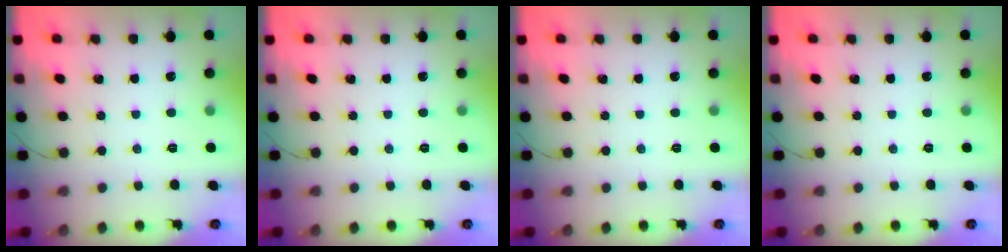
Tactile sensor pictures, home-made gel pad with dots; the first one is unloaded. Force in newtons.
{"total": 0.0}
{"total": 0.0}
{"total": 0.0}